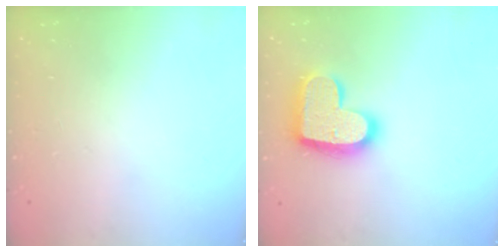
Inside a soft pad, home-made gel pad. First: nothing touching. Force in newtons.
{"total": 17.6, "press": 17.5, "slide": 1.0}